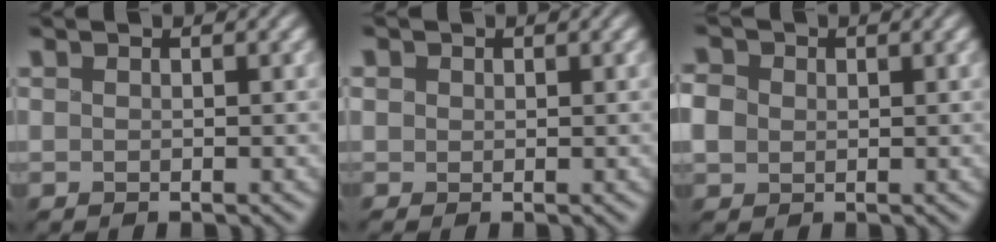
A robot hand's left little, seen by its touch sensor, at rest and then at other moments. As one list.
[{"total": 0.9, "force": [0.2, 0.8, 0.1], "torque": [0.000, -0.002, 0.002]}, {"total": 2.6, "force": [0.0, 2.4, 1.1], "torque": [-0.038, 0.004, -0.005]}]